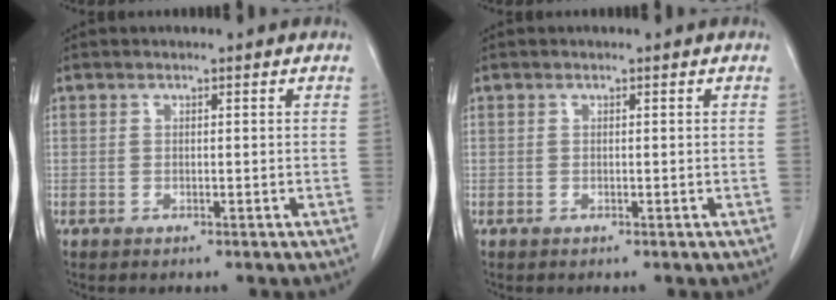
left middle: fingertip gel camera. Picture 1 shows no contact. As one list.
[{"total": 0.0}]